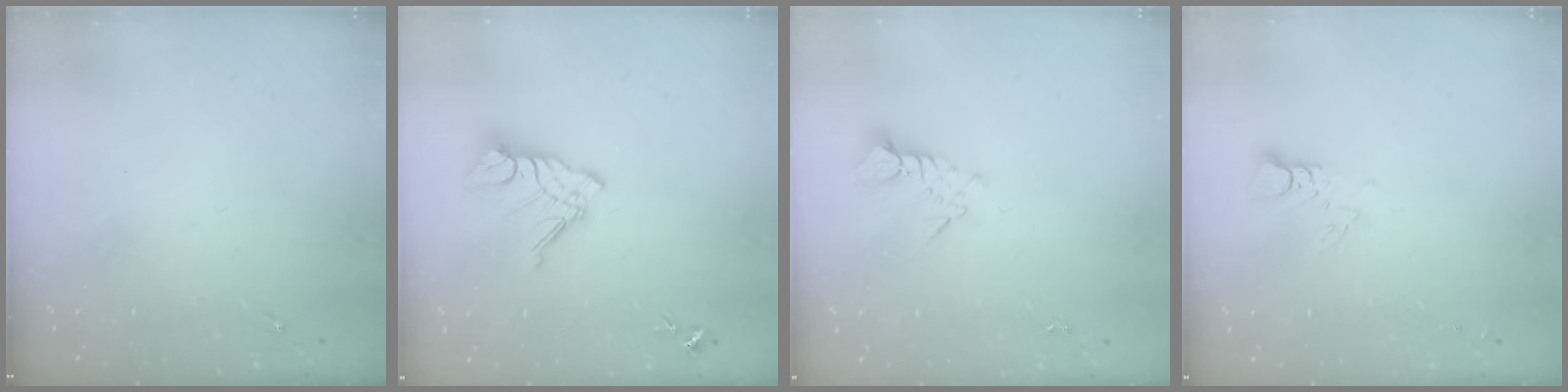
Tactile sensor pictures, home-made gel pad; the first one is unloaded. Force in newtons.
{"total": 12.6, "press": 12.5, "slide": 1.3}
{"total": 4.2, "press": 4.2, "slide": 0.2}
{"total": 2.9, "press": 2.9, "slide": 0.2}